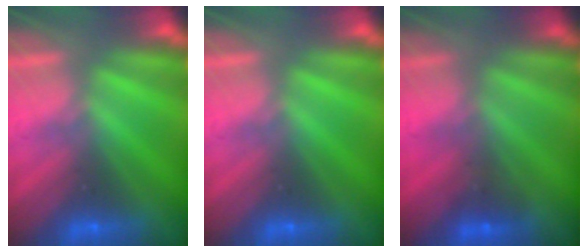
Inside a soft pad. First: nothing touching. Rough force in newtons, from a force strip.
{"total": 0.0}
{"total": 1.3}